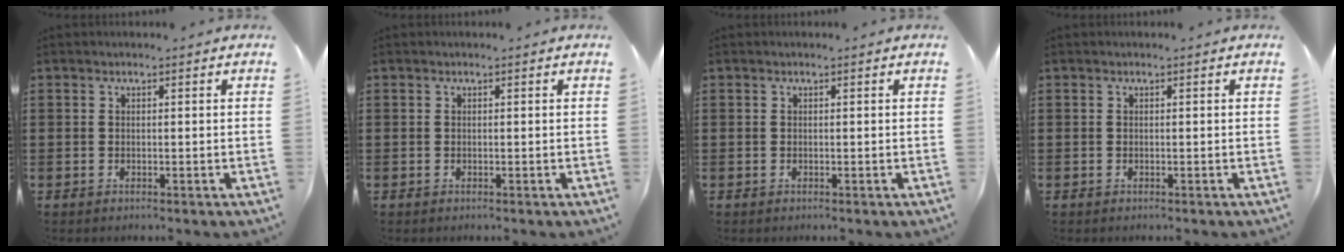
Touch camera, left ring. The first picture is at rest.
{"total": 0.0}
{"total": 0.0}
{"total": 0.0}